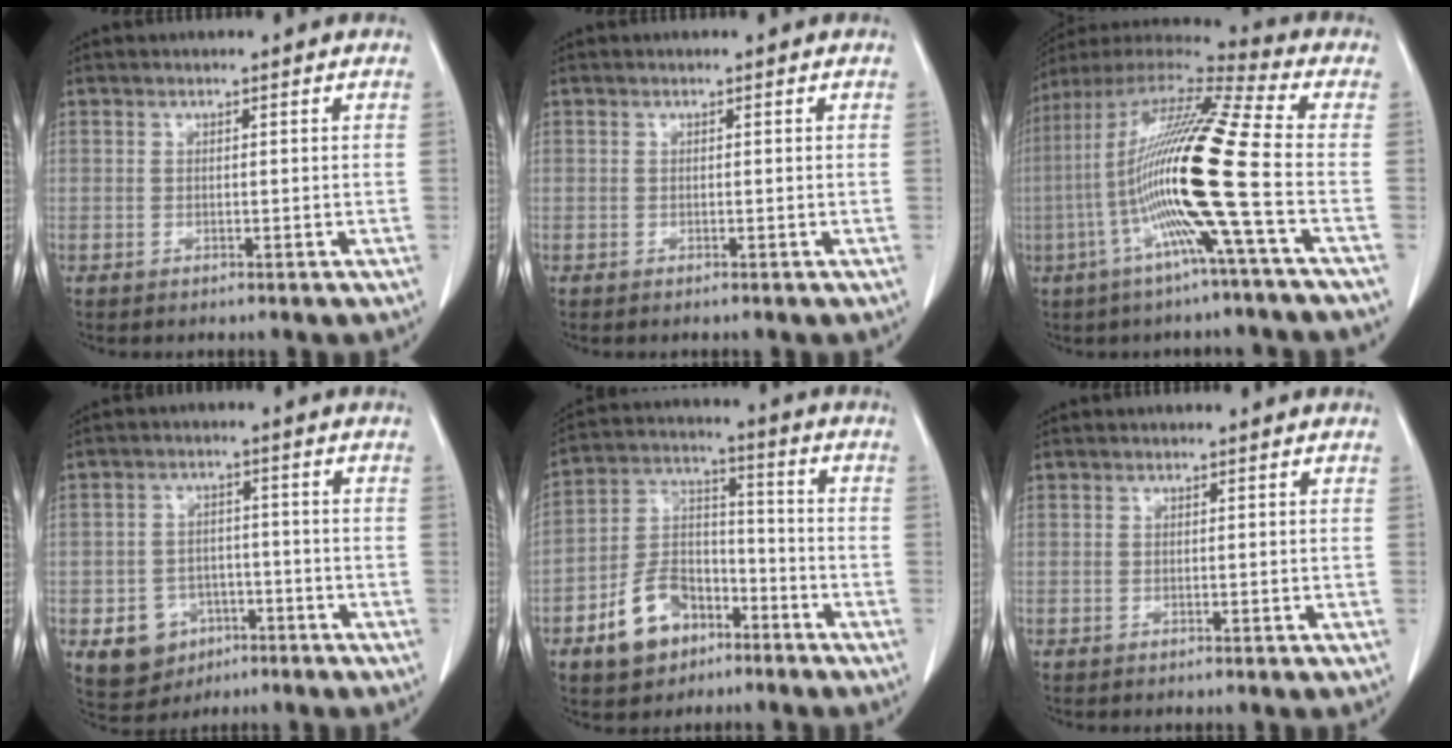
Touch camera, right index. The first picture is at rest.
{"total": 0.0}
{"total": 19.2, "force": [-4.2, -1.2, 18.8], "torque": [-0.359, -0.004, -0.096]}
{"total": 7.1, "force": [-3.0, 6.0, 2.3], "torque": [-0.042, 0.006, -0.035]}
{"total": 10.9, "force": [-6.0, 7.1, 5.7], "torque": [-0.118, 0.022, -0.100]}
{"total": 0.0}